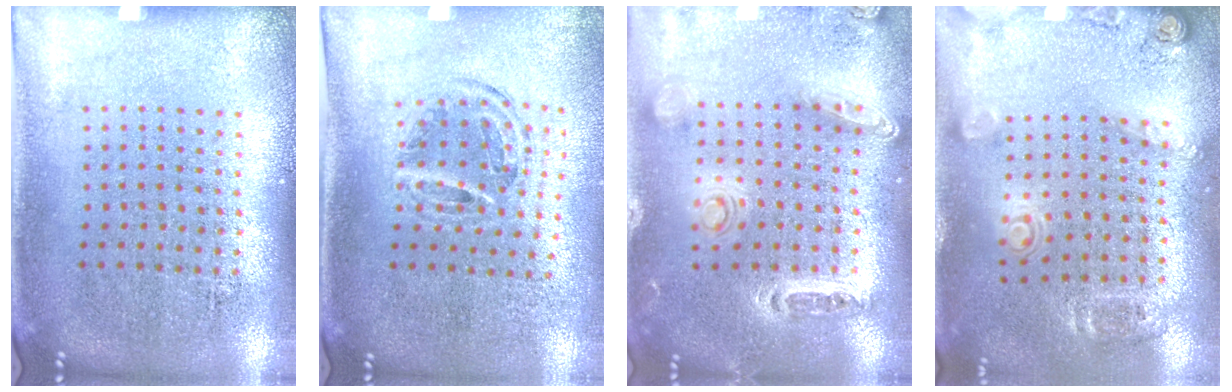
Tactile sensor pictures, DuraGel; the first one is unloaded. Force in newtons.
{"total": 1.1, "press": 1.0, "slide": 0.2}
{"total": 1.4, "press": 1.4, "slide": 0.3}
{"total": 1.9, "press": 1.2, "slide": 1.4}